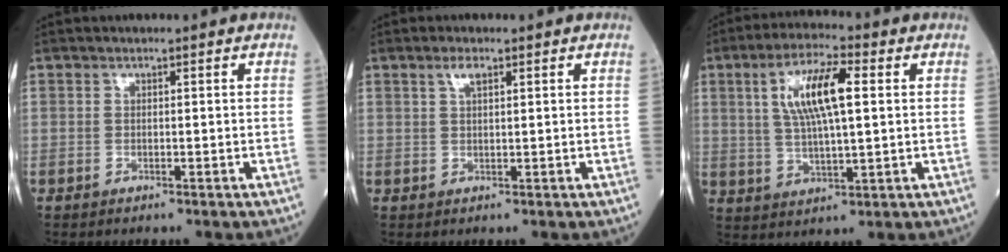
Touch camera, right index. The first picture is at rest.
{"total": 1.8, "force": [1.1, 0.5, 1.3], "torque": [-0.027, 0.009, 0.026]}
{"total": 10.3, "force": [2.6, 2.3, 9.7], "torque": [-0.190, 0.012, 0.049]}